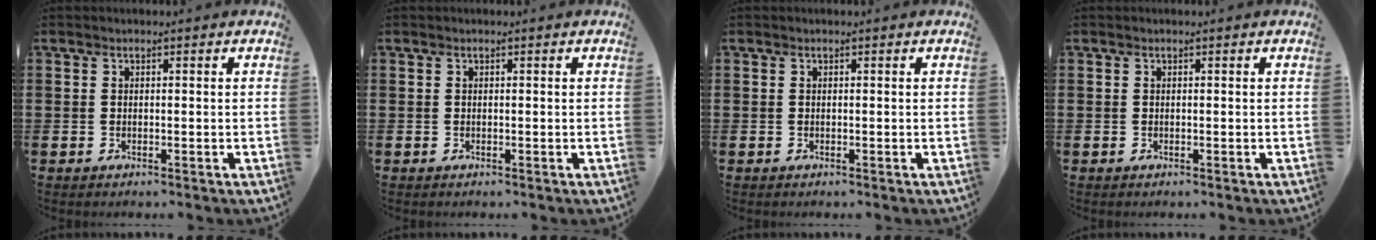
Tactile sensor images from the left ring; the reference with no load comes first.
{"total": 0.0}
{"total": 0.0}
{"total": 0.0}